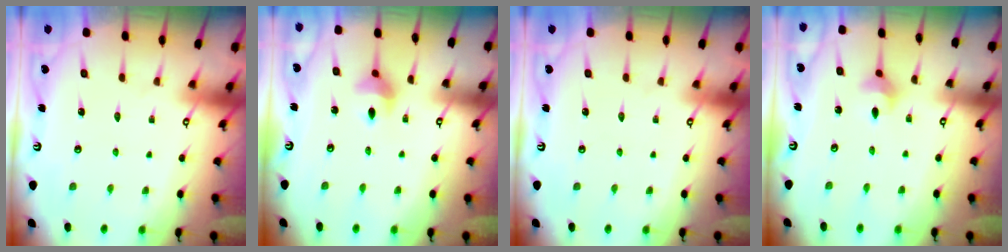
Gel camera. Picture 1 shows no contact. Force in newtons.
{"total": 5.7, "press": 5.6, "slide": 0.7}
{"total": 0.0}
{"total": 3.6, "press": 3.6, "slide": 0.2}